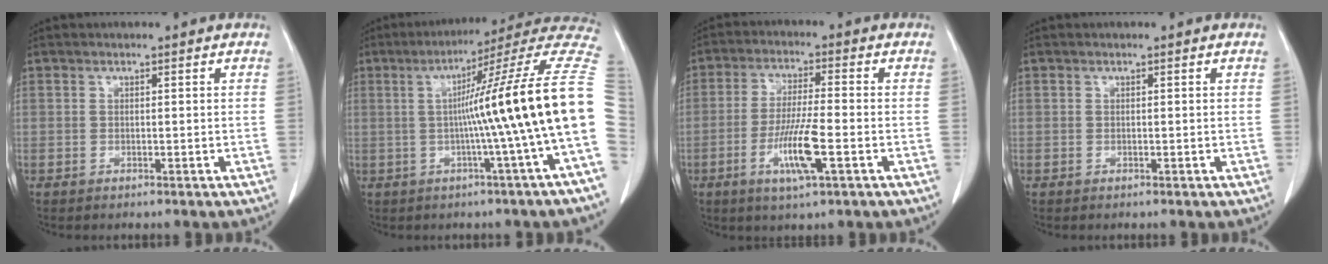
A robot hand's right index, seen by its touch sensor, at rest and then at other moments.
{"total": 18.5, "force": [-0.6, -2.8, 18.2], "torque": [-0.207, 0.022, -0.021]}
{"total": 8.4, "force": [-3.0, 0.4, 7.8], "torque": [-0.152, -0.012, -0.057]}
{"total": 0.0}